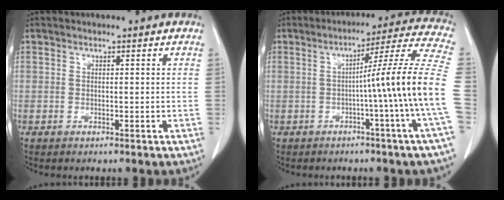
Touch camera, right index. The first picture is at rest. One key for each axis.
{"total": 14.4, "fx": -2.4, "fy": -3.1, "fz": 13.9, "tx": -0.182, "ty": 0.007, "tz": -0.043}